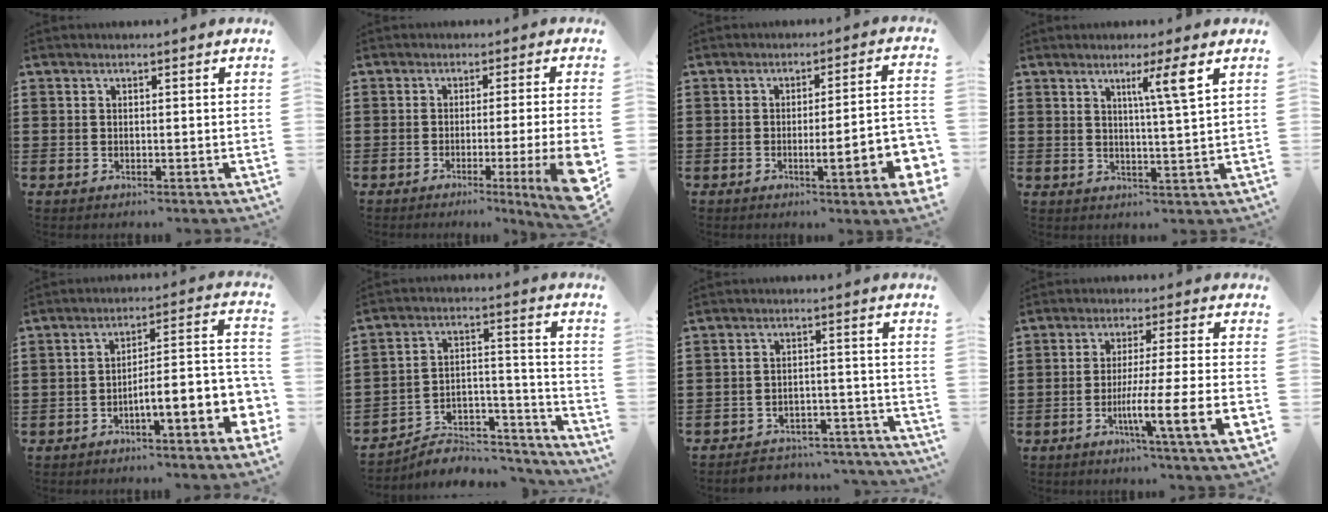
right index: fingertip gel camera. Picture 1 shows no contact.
{"total": 7.8, "force": [-2.8, -0.4, 7.3], "torque": [-0.111, -0.030, -0.052]}
{"total": 7.8, "force": [-3.0, 0.7, 7.1], "torque": [-0.108, -0.015, -0.055]}
{"total": 5.2, "force": [2.4, -0.6, 4.6], "torque": [-0.087, -0.006, 0.034]}
{"total": 6.4, "force": [-3.2, 0.6, 5.5], "torque": [-0.088, -0.032, -0.066]}
{"total": 6.3, "force": [-5.6, 2.3, 1.6], "torque": [-0.023, 0.014, -0.108]}
{"total": 4.1, "force": [-4.0, 0.8, 0.4], "torque": [-0.012, 0.007, -0.085]}
{"total": 9.2, "force": [-3.9, -0.8, 8.3], "torque": [-0.144, -0.016, -0.072]}